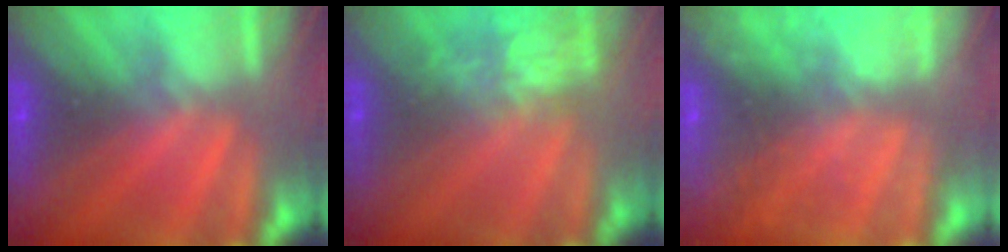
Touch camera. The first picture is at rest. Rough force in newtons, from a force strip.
{"total": 5.1}
{"total": 6.5}